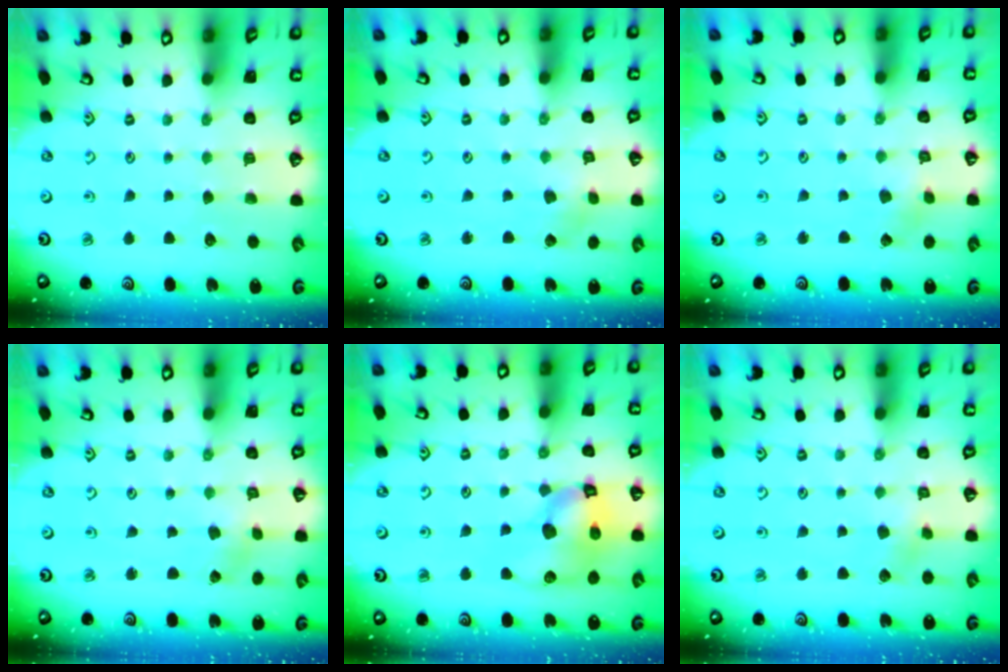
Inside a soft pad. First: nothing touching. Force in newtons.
{"total": 1.9, "press": 1.9, "slide": 0.2}
{"total": 2.4, "press": 2.4, "slide": 0.3}
{"total": 0.6, "press": 0.6, "slide": 0.1}
{"total": 15.4, "press": 15.2, "slide": 2.1}
{"total": 5.7, "press": 5.6, "slide": 0.8}